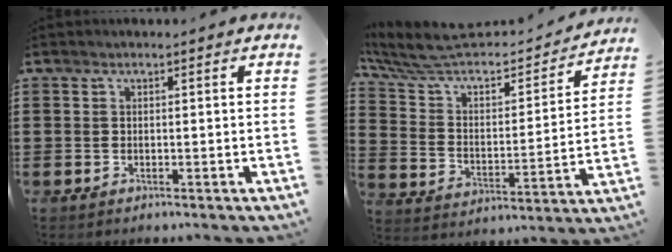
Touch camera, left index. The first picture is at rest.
{"total": 7.6, "force": [6.6, 2.4, 2.9], "torque": [-0.091, -0.047, 0.107]}